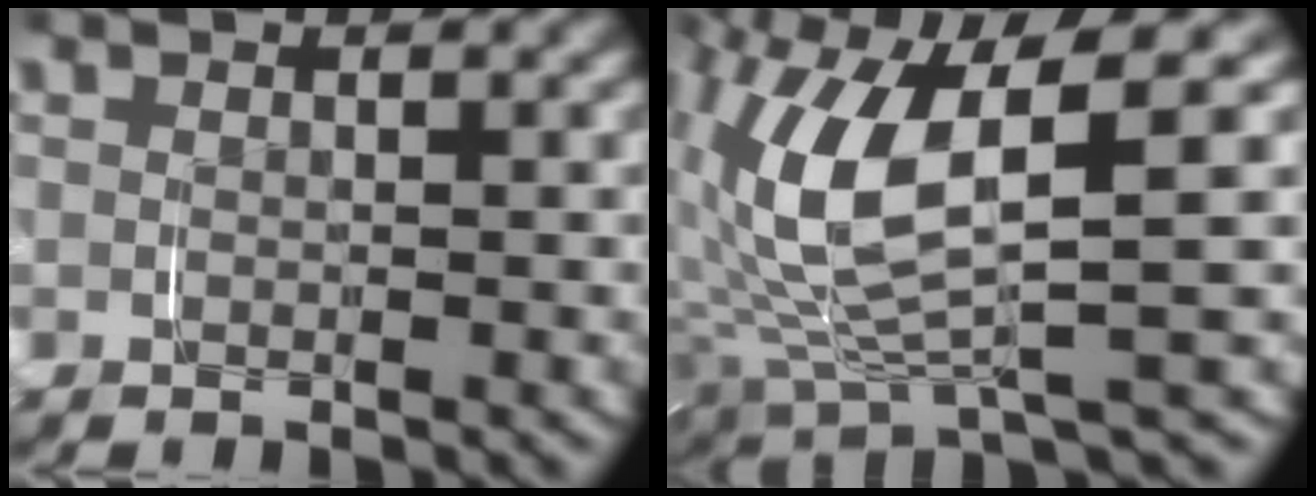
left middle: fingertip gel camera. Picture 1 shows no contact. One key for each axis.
{"total": 9.3, "fx": 1.2, "fy": 4.2, "fz": 8.2, "tx": -0.173, "ty": -0.006, "tz": 0.024}